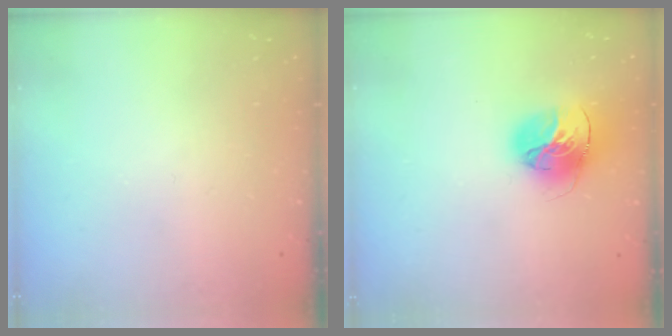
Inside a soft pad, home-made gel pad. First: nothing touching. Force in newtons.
{"total": 16.4, "press": 16.4, "slide": 1.6}